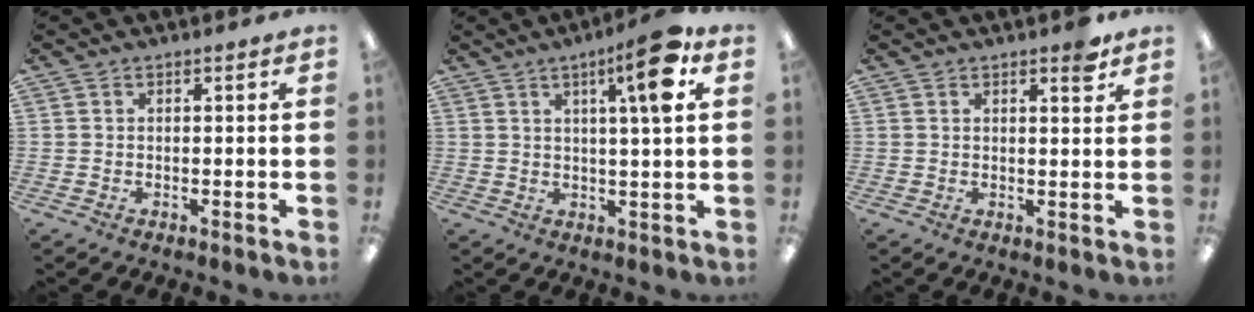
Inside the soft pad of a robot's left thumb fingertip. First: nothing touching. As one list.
[{"total": 10.6, "force": [4.8, 1.6, 9.3], "torque": [-0.141, -0.008, 0.067]}, {"total": 3.3, "force": [2.6, 0.9, 1.9], "torque": [-0.019, -0.013, 0.040]}]